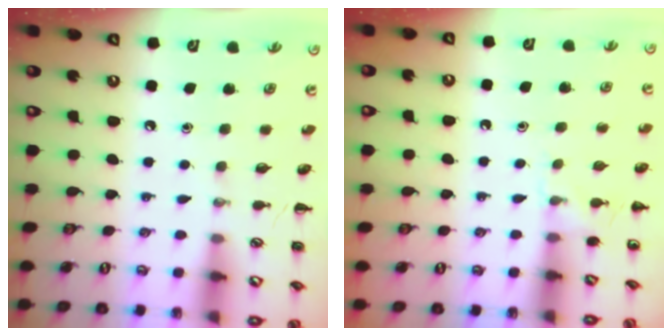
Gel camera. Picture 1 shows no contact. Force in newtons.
{"total": 5.9, "press": 5.6, "slide": 1.8}